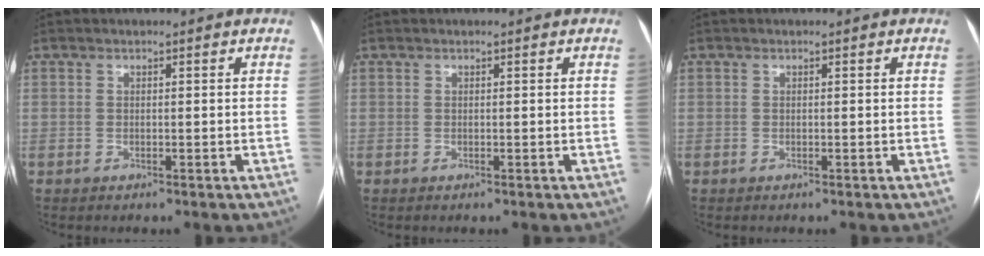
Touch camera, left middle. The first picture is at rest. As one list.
[{"total": 0.0}, {"total": 0.0}]